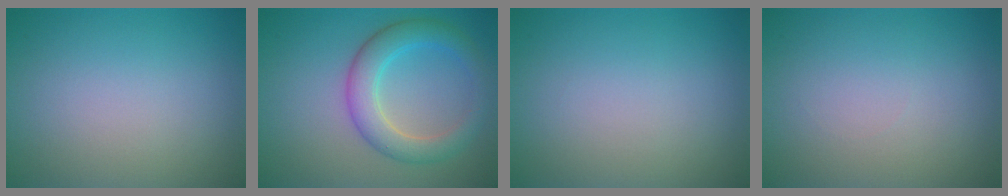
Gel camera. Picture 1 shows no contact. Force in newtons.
{"total": 4.6, "press": 4.6, "slide": 0.1}
{"total": 0.0}
{"total": 0.0}